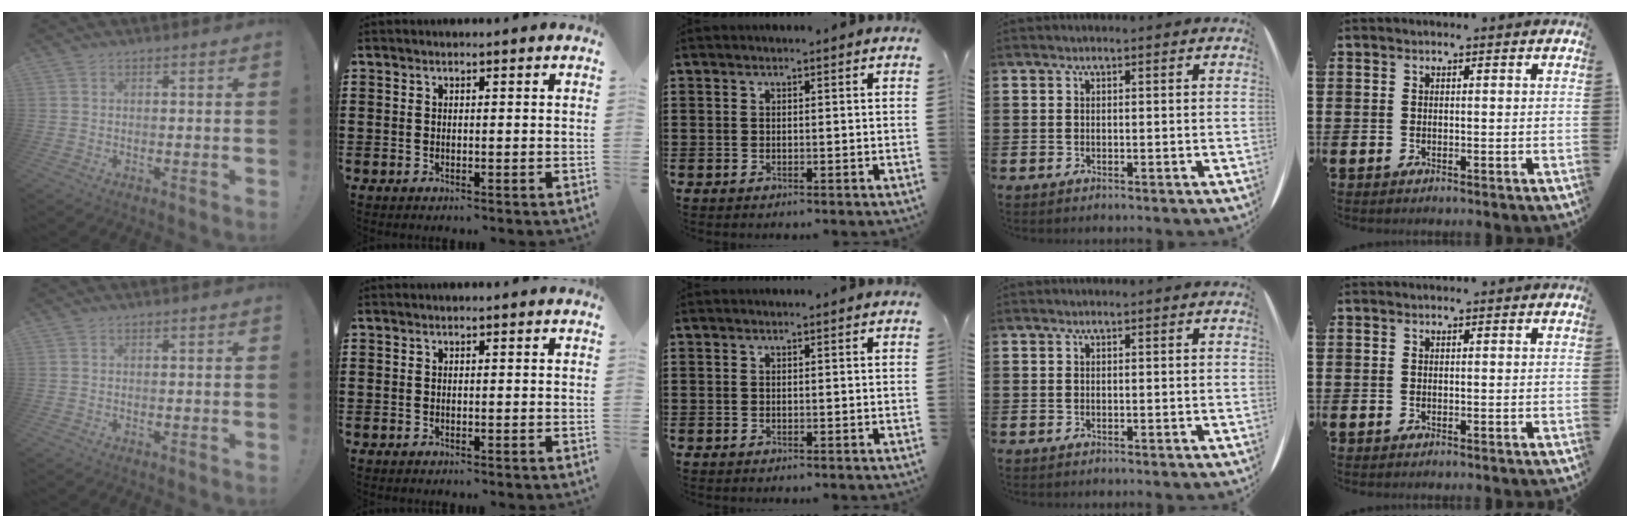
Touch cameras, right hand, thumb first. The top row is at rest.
{}